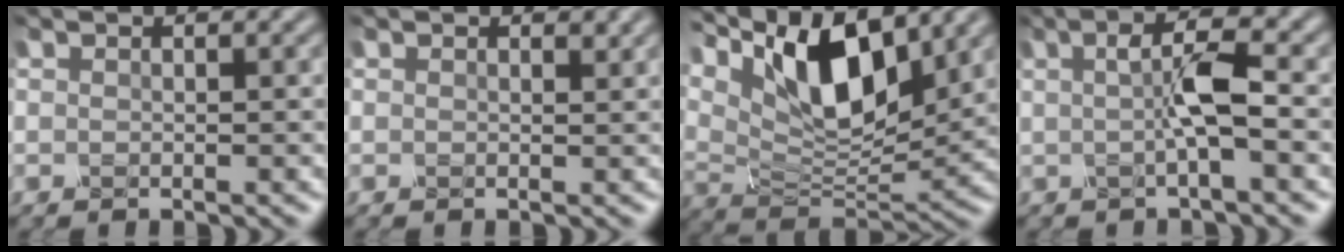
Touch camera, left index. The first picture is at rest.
{"total": 1.0, "force": [0.9, 0.3, 0.4], "torque": [-0.004, 0.002, 0.018]}
{"total": 10.5, "force": [5.0, 4.5, 8.1], "torque": [-0.142, 0.001, 0.094]}
{"total": 3.7, "force": [-0.5, 0.6, 3.6], "torque": [-0.066, 0.006, -0.012]}